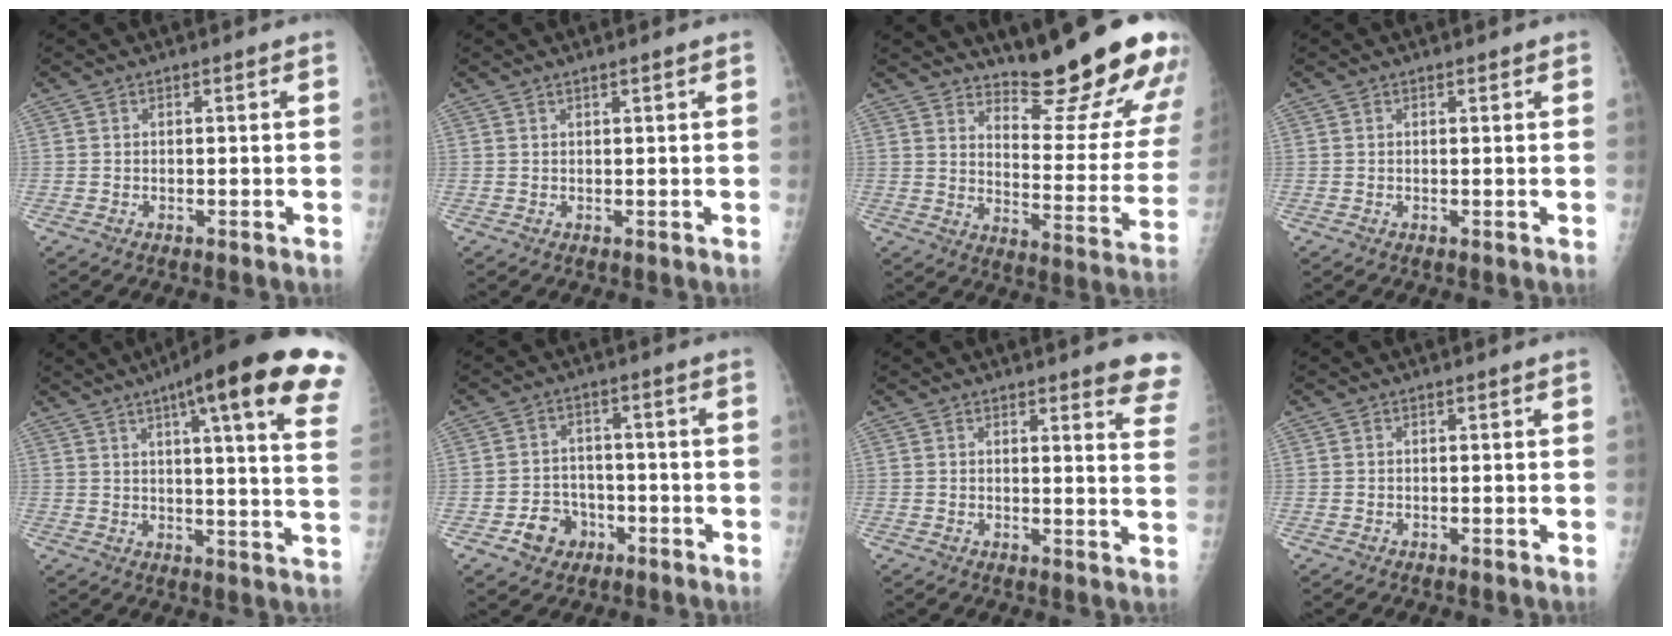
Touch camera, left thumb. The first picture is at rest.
{"total": 0.7, "force": [0.5, -0.1, 0.5], "torque": [-0.013, -0.004, 0.012]}
{"total": 21.9, "force": [18.0, 4.0, 11.7], "torque": [-0.128, -0.161, 0.239]}
{"total": 0.7, "force": [0.5, 0.2, 0.4], "torque": [-0.006, -0.001, 0.005]}
{"total": 24.0, "force": [13.4, 3.6, 19.6], "torque": [-0.237, -0.024, 0.158]}
{"total": 6.2, "force": [-2.8, 5.1, 2.0], "torque": [-0.006, 0.022, -0.042]}
{"total": 8.8, "force": [7.3, 1.6, 4.7], "torque": [-0.024, -0.038, 0.059]}
{"total": 0.0}